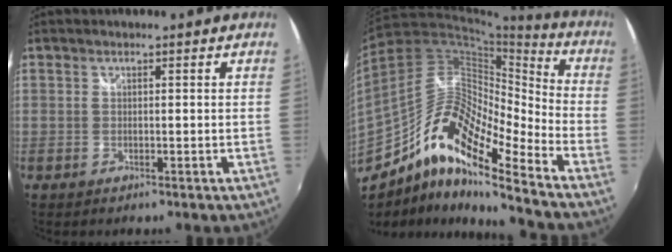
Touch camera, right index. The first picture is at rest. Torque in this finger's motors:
{"motor_torque": [0.87, -0.82, 0.51, 0.10]}